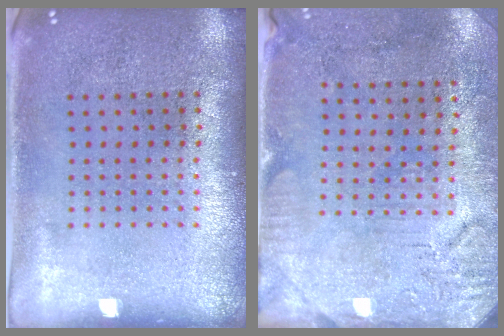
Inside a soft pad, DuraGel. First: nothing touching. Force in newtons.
{"total": 3.2, "press": 2.6, "slide": 1.8}